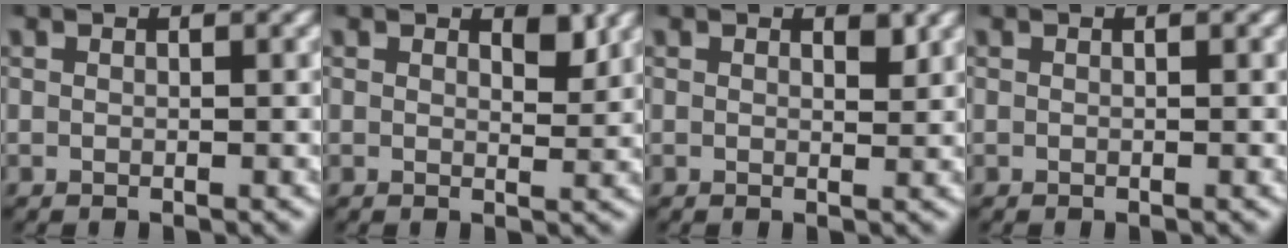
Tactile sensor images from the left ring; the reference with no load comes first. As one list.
[{"total": 1.7, "force": [1.2, 0.4, 1.1], "torque": [-0.015, -0.013, 0.024]}, {"total": 0.8, "force": [0.6, 0.1, 0.5], "torque": [-0.003, -0.009, 0.013]}, {"total": 0.0}]